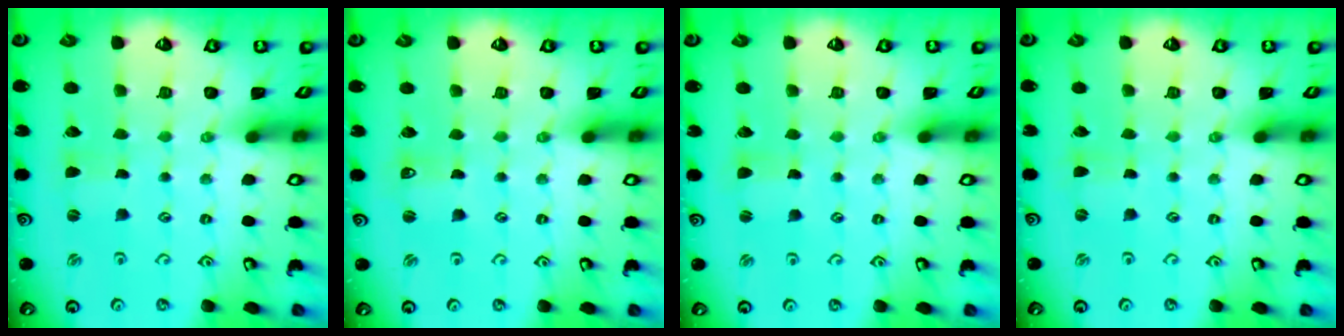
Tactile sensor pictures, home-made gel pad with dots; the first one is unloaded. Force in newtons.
{"total": 1.0, "press": 1.0, "slide": 0.2}
{"total": 0.9, "press": 0.9, "slide": 0.2}
{"total": 0.0}